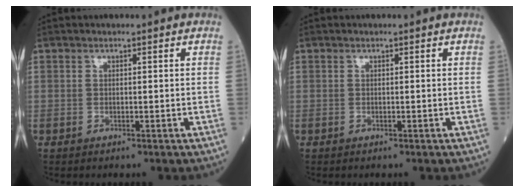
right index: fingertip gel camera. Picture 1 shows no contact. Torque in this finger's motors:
{"motor_torque": [0.00, 0.00, 0.00, 0.00]}